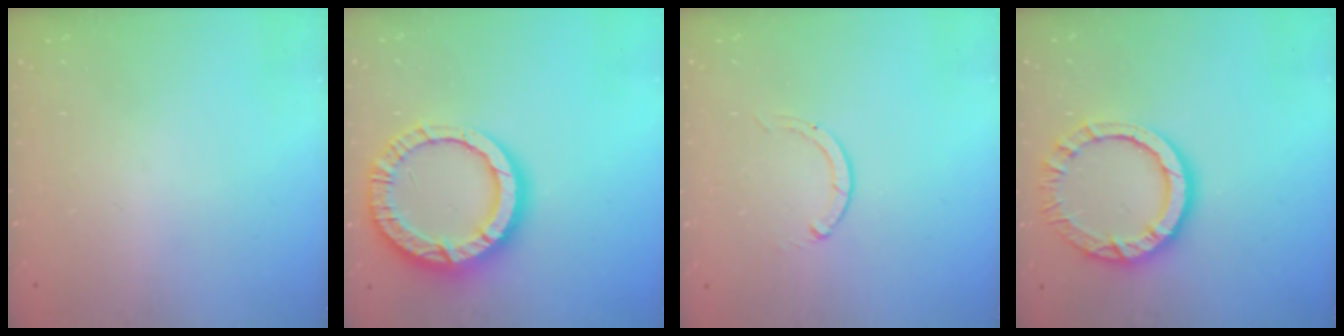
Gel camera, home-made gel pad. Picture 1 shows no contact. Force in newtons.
{"total": 19.2, "press": 19.1, "slide": 1.9}
{"total": 0.0}
{"total": 11.5, "press": 11.5, "slide": 0.8}